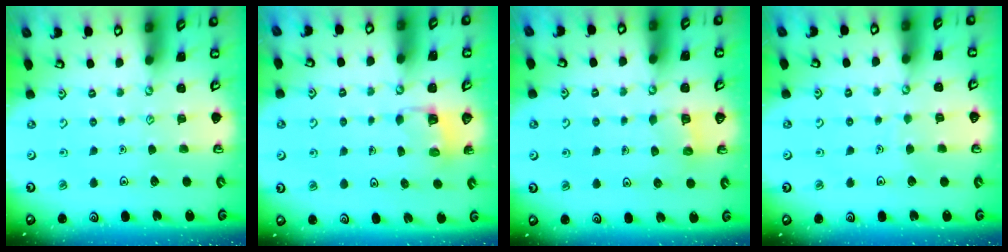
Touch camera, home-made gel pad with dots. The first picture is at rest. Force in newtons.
{"total": 2.9, "press": 2.9, "slide": 0.2}
{"total": 5.1, "press": 5.1, "slide": 0.3}
{"total": 2.8, "press": 2.8, "slide": 0.1}